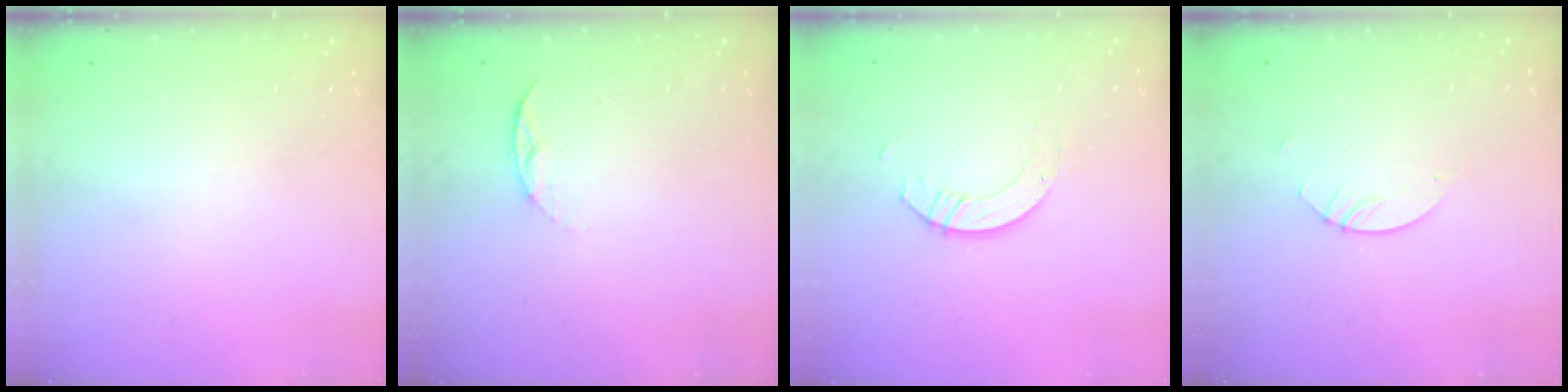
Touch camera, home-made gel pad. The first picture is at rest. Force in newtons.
{"total": 5.2, "press": 5.2, "slide": 0.6}
{"total": 4.0, "press": 4.0, "slide": 0.3}
{"total": 2.4, "press": 2.4, "slide": 0.2}